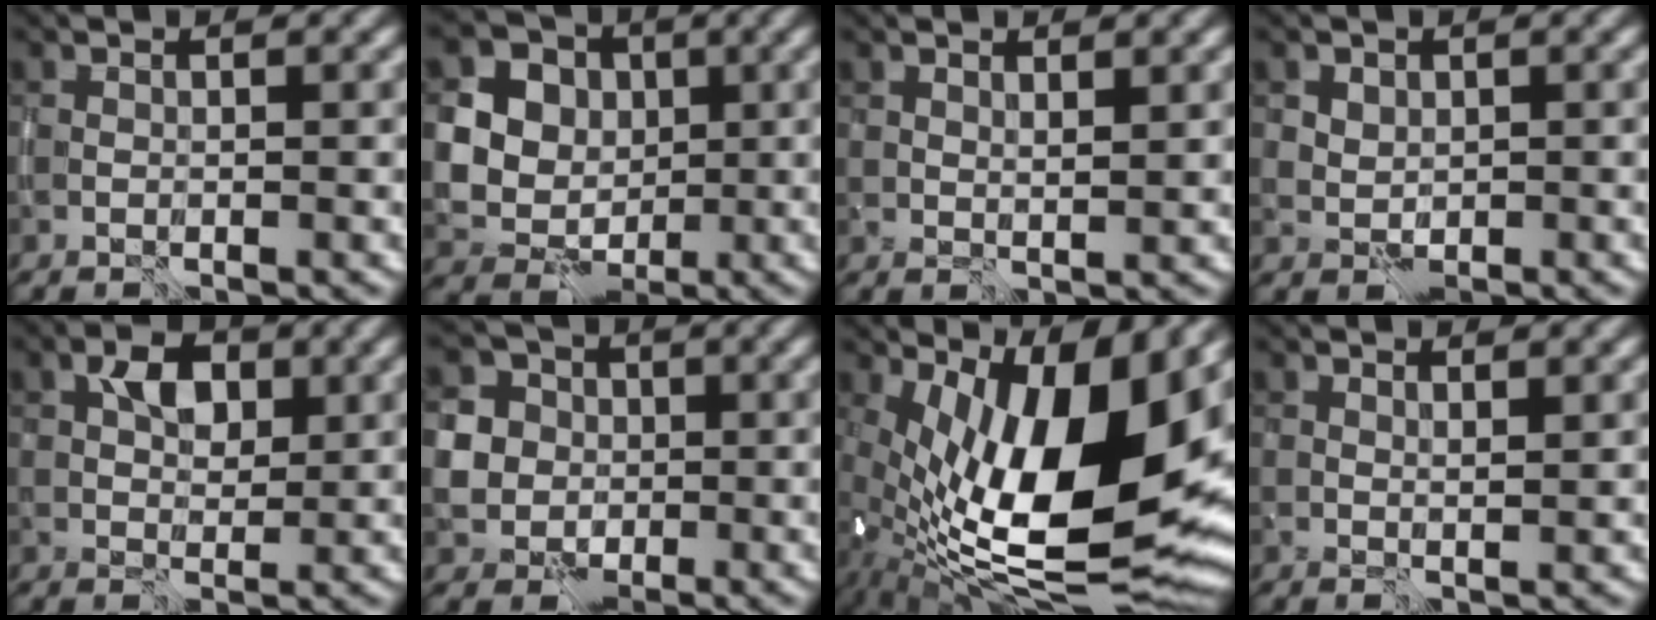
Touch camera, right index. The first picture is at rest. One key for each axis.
{"total": 11.8, "fx": 2.9, "fy": 10.4, "fz": 4.6, "tx": -0.117, "ty": 0.023, "tz": 0.049}
{"total": 1.5, "fx": 1.3, "fy": 0.3, "fz": 0.6, "tx": -0.008, "ty": -0.004, "tz": 0.026}
{"total": 1.3, "fx": 0.7, "fy": 1.1, "fz": 0.1, "tx": -0.002, "ty": 0.001, "tz": 0.015}
{"total": 3.5, "fx": 1.2, "fy": 2.3, "fz": 2.3, "tx": -0.037, "ty": 0.004, "tz": 0.019}
{"total": 5.1, "fx": 0.3, "fy": 4.9, "fz": 1.5, "tx": -0.034, "ty": 0.020, "tz": -0.006}
{"total": 16.0, "fx": 2.8, "fy": 7.1, "fz": 14.1, "tx": -0.232, "ty": 0.005, "tz": 0.050}
{"total": 1.2, "fx": 1.1, "fy": 0.2, "fz": 0.5, "tx": -0.006, "ty": -0.004, "tz": 0.021}